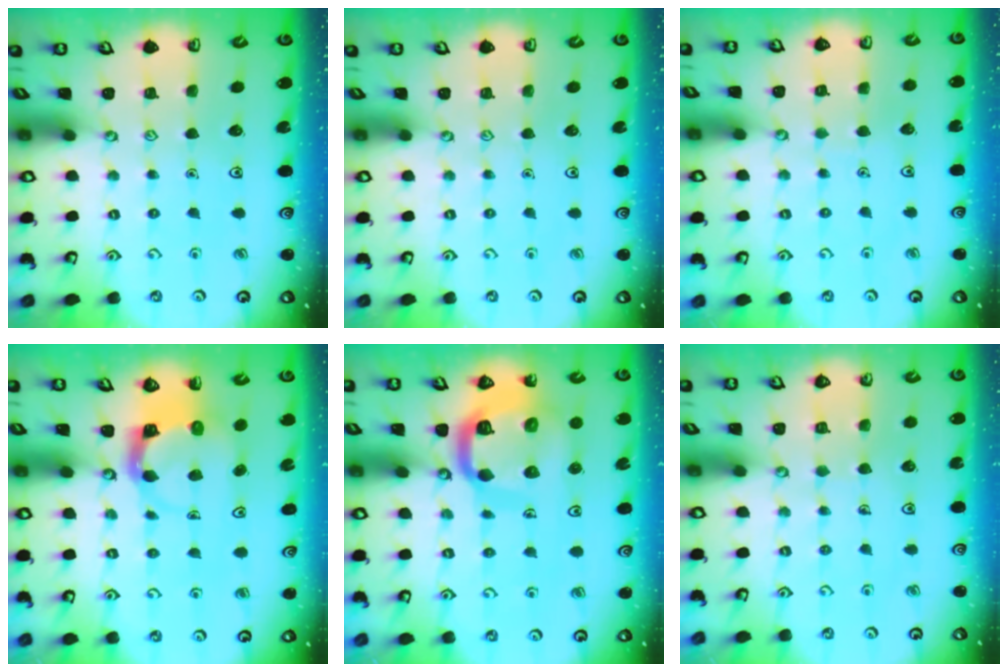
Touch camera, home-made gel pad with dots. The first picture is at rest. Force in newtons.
{"total": 0.0}
{"total": 1.7, "press": 1.7, "slide": 0.1}
{"total": 4.0, "press": 4.0, "slide": 0.3}
{"total": 14.1, "press": 14.0, "slide": 1.5}
{"total": 4.3, "press": 4.3, "slide": 0.3}